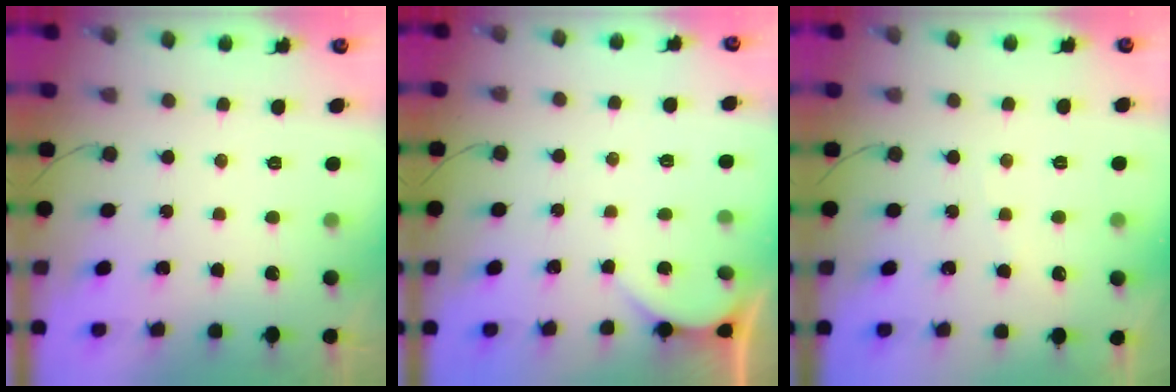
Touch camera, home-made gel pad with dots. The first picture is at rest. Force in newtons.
{"total": 2.3, "press": 2.3, "slide": 0.2}
{"total": 1.8, "press": 1.7, "slide": 0.4}